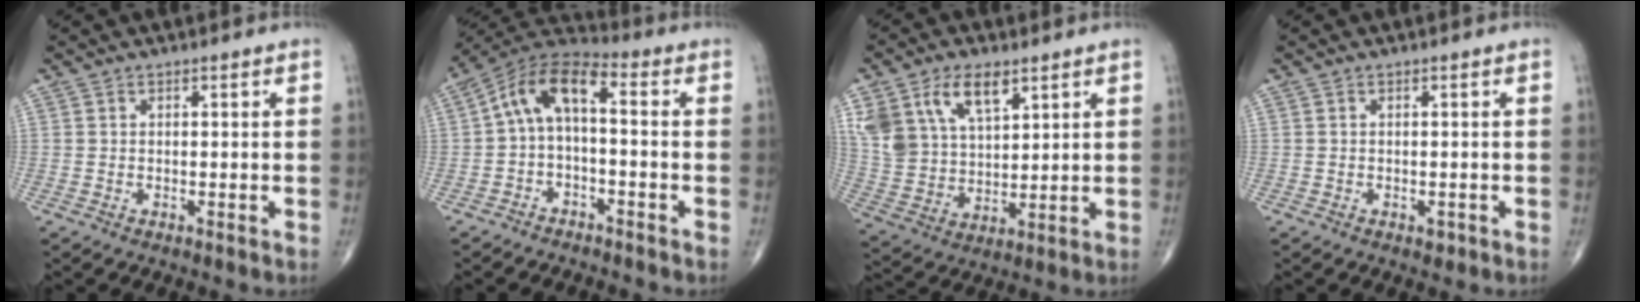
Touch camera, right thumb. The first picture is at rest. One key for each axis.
{"total": 10.0, "fx": -0.6, "fy": 4.8, "fz": 8.7, "tx": -0.153, "ty": 0.049, "tz": -0.023}
{"total": 15.0, "fx": 7.8, "fy": 8.6, "fz": 9.5, "tx": -0.176, "ty": -0.023, "tz": 0.158}
{"total": 1.0, "fx": -0.5, "fy": 0.7, "fz": 0.6, "tx": -0.006, "ty": 0.000, "tz": -0.006}